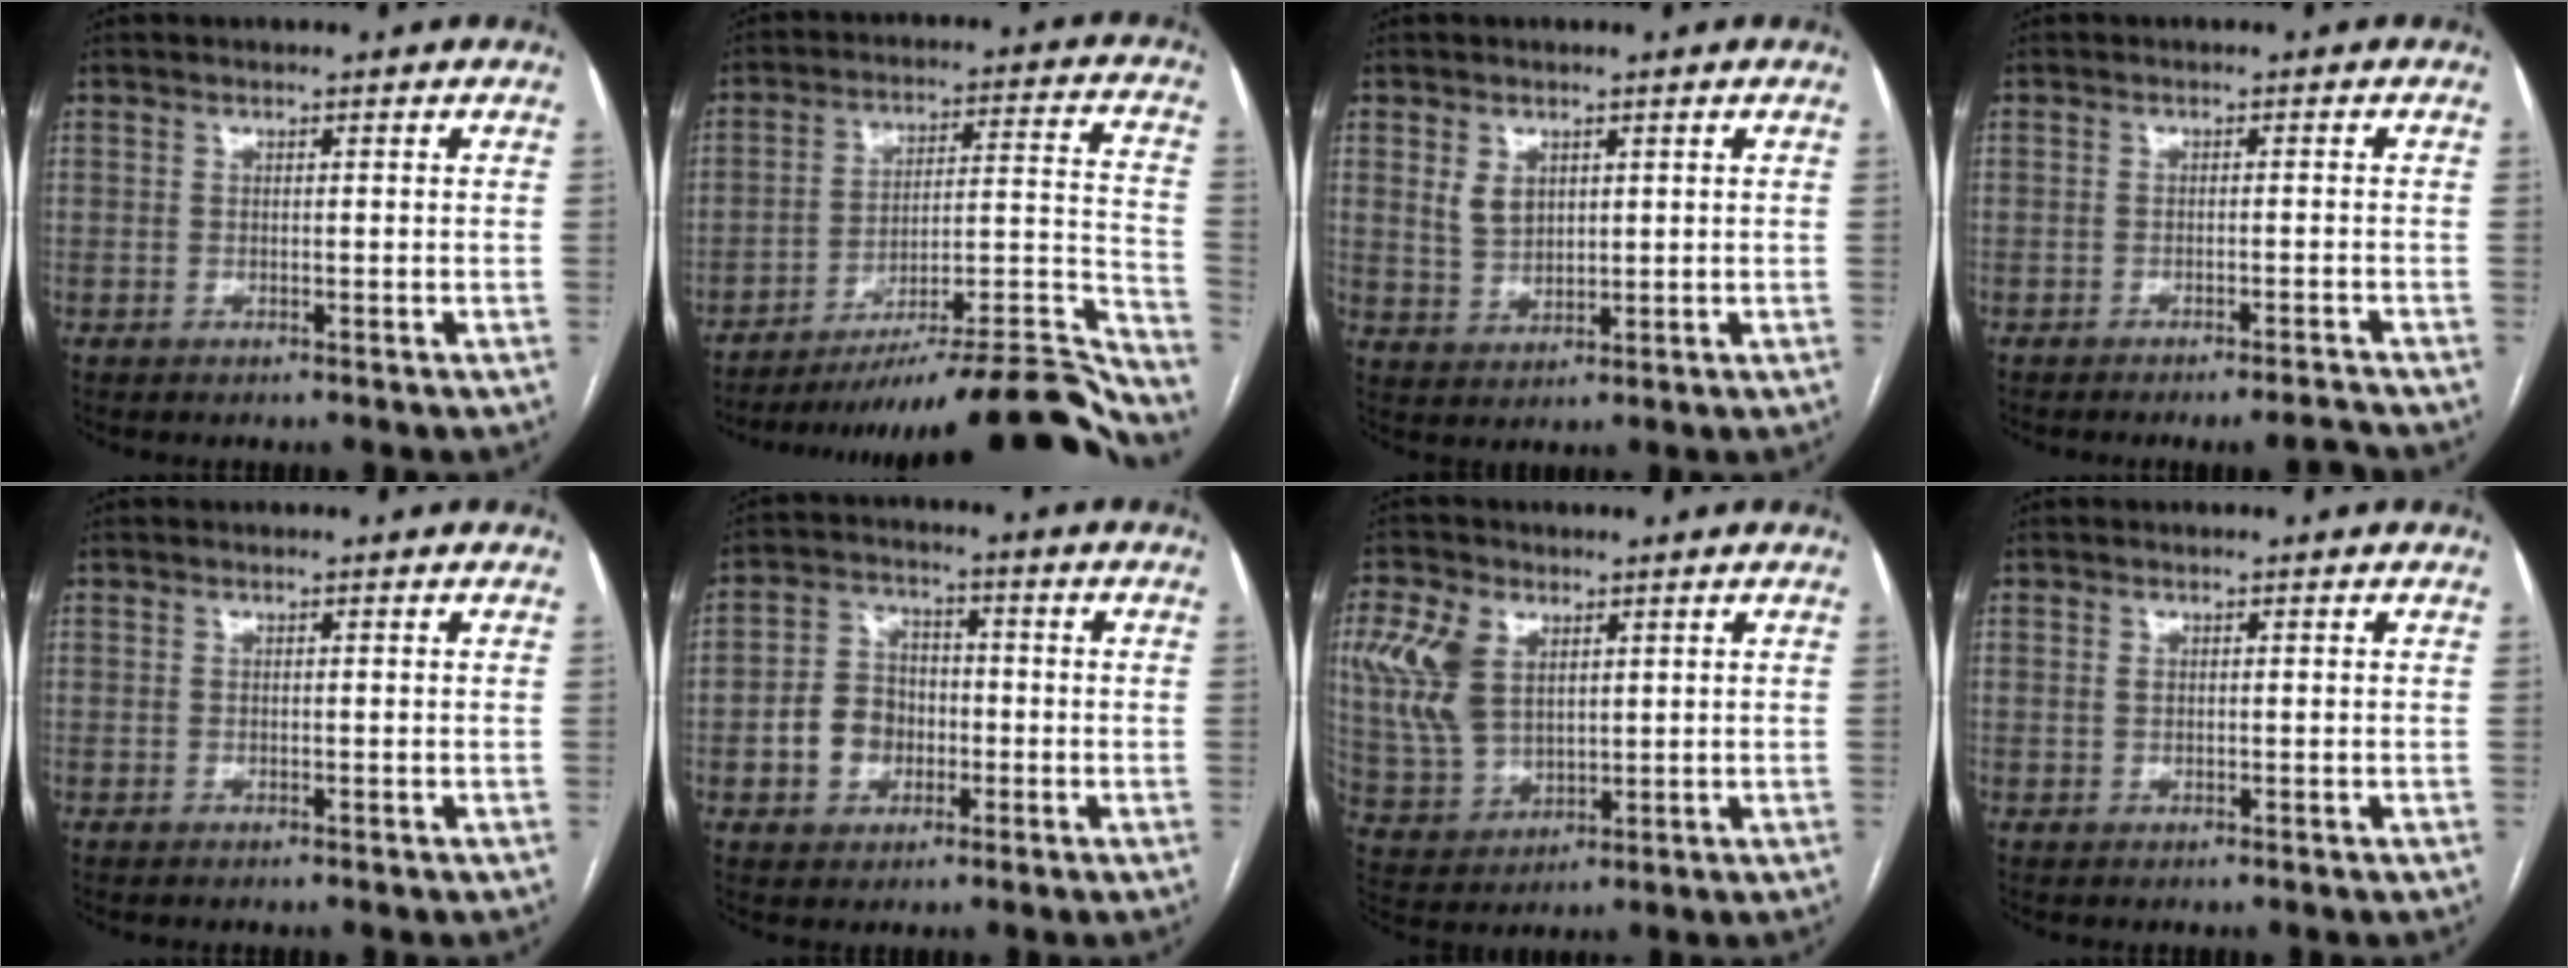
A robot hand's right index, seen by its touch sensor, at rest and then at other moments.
{"total": 28.1, "force": [-25.8, 0.8, 11.1], "torque": [-0.073, 0.007, -0.358]}
{"total": 4.0, "force": [1.6, 2.8, 2.3], "torque": [-0.049, 0.006, 0.040]}
{"total": 3.0, "force": [-2.8, -0.9, 0.6], "torque": [-0.007, -0.007, -0.039]}
{"total": 0.0}
{"total": 7.1, "force": [-1.7, 5.8, 3.7], "torque": [-0.082, 0.023, -0.026]}
{"total": 10.5, "force": [3.7, 6.8, 7.0], "torque": [-0.173, 0.015, 0.085]}
{"total": 0.6, "force": [0.1, 0.5, 0.4], "torque": [-0.009, 0.004, 0.004]}